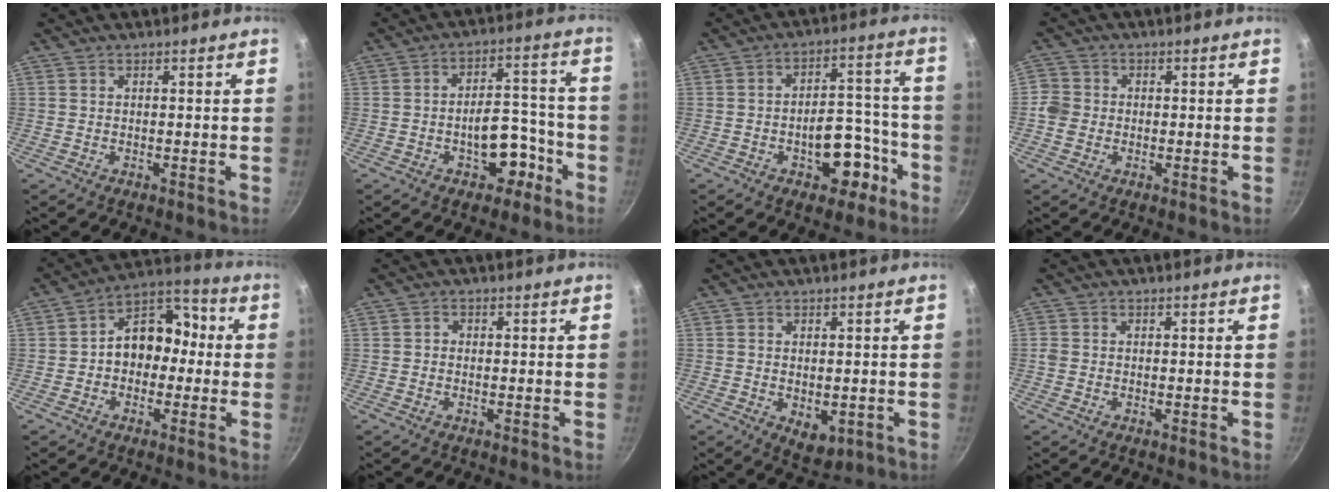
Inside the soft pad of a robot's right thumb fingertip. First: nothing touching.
{"total": 9.9, "force": [-4.3, 5.9, 6.7], "torque": [-0.070, 0.056, -0.060]}
{"total": 11.5, "force": [-4.9, 6.7, 8.0], "torque": [-0.078, 0.055, -0.065]}
{"total": 3.9, "force": [-0.6, 3.6, 1.4], "torque": [-0.020, 0.007, -0.018]}
{"total": 12.1, "force": [-0.2, 8.6, 8.5], "torque": [-0.091, 0.045, -0.018]}
{"total": 1.0, "force": [-0.1, 0.9, 0.4], "torque": [-0.001, 0.004, -0.005]}
{"total": 4.7, "force": [-1.0, 2.9, 3.6], "torque": [-0.044, -0.008, -0.003]}
{"total": 1.2, "force": [-0.2, 1.0, 0.6], "torque": [-0.012, 0.001, -0.004]}